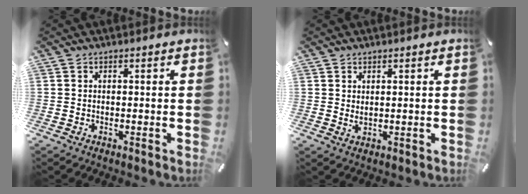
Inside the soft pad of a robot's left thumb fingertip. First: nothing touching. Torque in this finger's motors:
{"motor_torque": [0.17, -0.21, 0.10, -0.21, 0.01]}